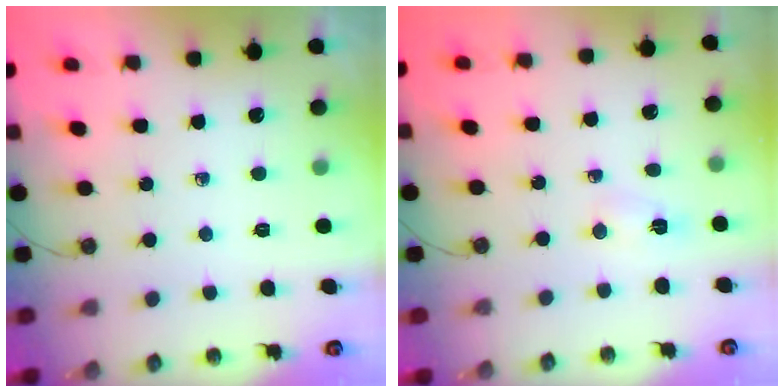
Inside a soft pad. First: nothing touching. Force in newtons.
{"total": 2.3, "press": 2.3, "slide": 0.3}